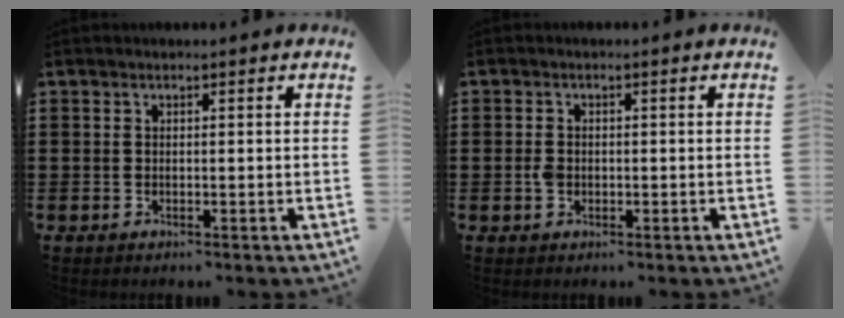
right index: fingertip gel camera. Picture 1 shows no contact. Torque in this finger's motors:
{"motor_torque": [0.58, -0.29, 0.04, 0.05]}